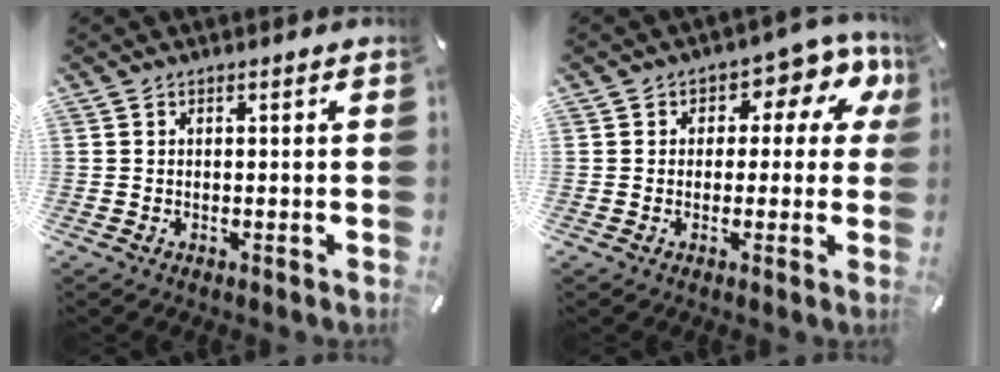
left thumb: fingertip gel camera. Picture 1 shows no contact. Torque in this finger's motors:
{"motor_torque": [0.19, 0.20, 0.50, 0.34, -0.03]}